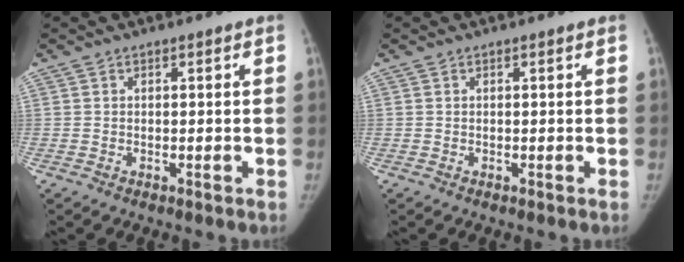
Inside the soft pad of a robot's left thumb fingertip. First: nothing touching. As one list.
[{"total": 0.0}]